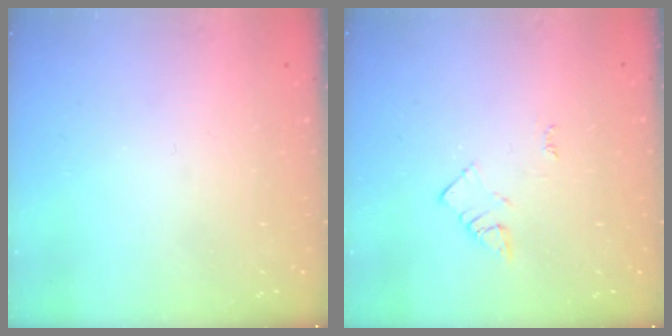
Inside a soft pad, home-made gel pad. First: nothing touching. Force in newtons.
{"total": 3.1, "press": 3.1, "slide": 0.4}